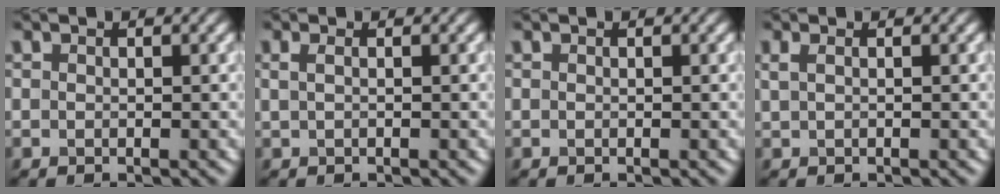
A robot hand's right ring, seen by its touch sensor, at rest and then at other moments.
{"total": 1.3, "force": [0.5, 0.6, 1.0], "torque": [-0.018, -0.001, 0.001]}
{"total": 0.0}
{"total": 1.1, "force": [0.5, 0.4, 0.8], "torque": [-0.020, 0.000, 0.009]}